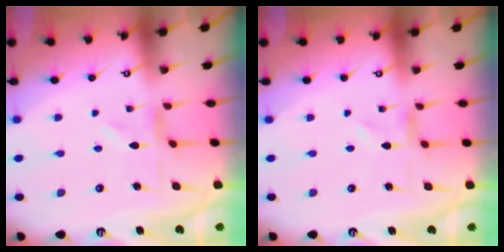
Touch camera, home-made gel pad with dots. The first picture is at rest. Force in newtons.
{"total": 0.0}